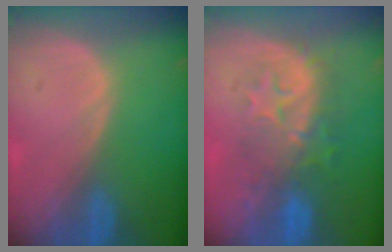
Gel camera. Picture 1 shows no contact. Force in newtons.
{"total": 8.2, "press": 8.1, "slide": 0.8}